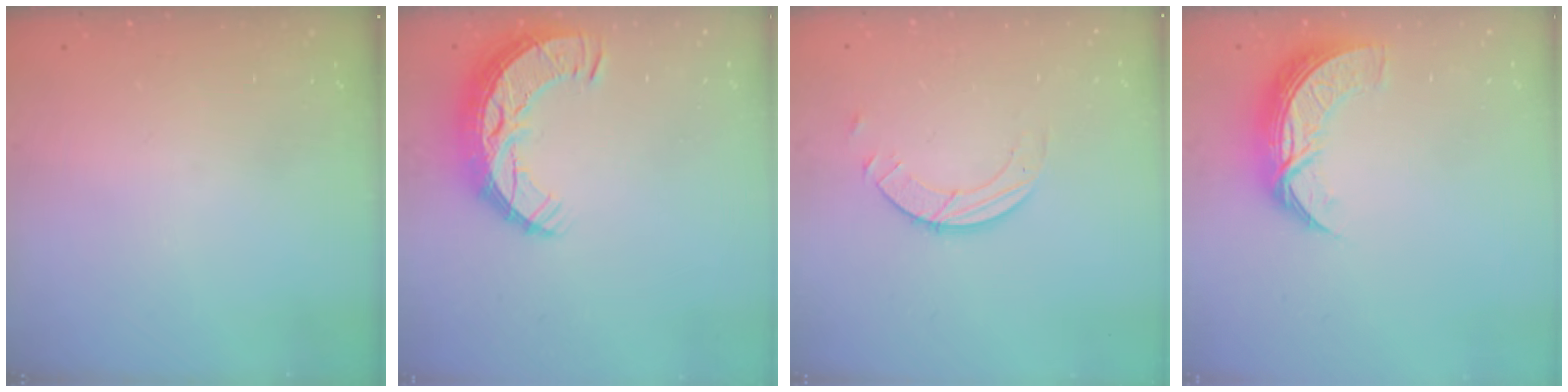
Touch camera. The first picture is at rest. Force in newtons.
{"total": 11.1, "press": 11.0, "slide": 0.8}
{"total": 3.4, "press": 3.4, "slide": 0.3}
{"total": 8.8, "press": 8.7, "slide": 1.0}